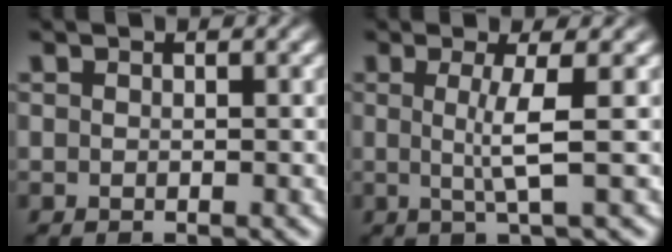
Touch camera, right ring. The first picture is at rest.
{"total": 3.2, "force": [0.2, -0.6, 3.1], "torque": [-0.064, -0.009, 0.006]}